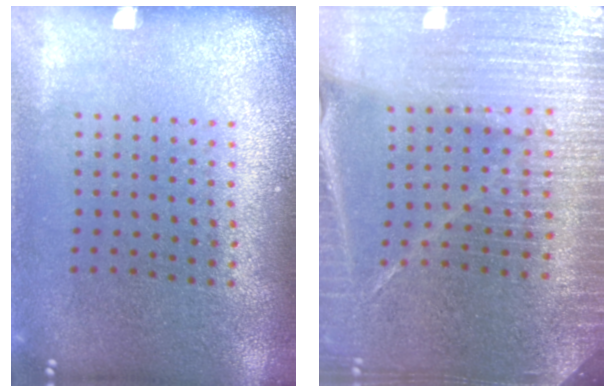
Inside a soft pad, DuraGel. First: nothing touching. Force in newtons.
{"total": 4.7, "press": 4.4, "slide": 1.8}